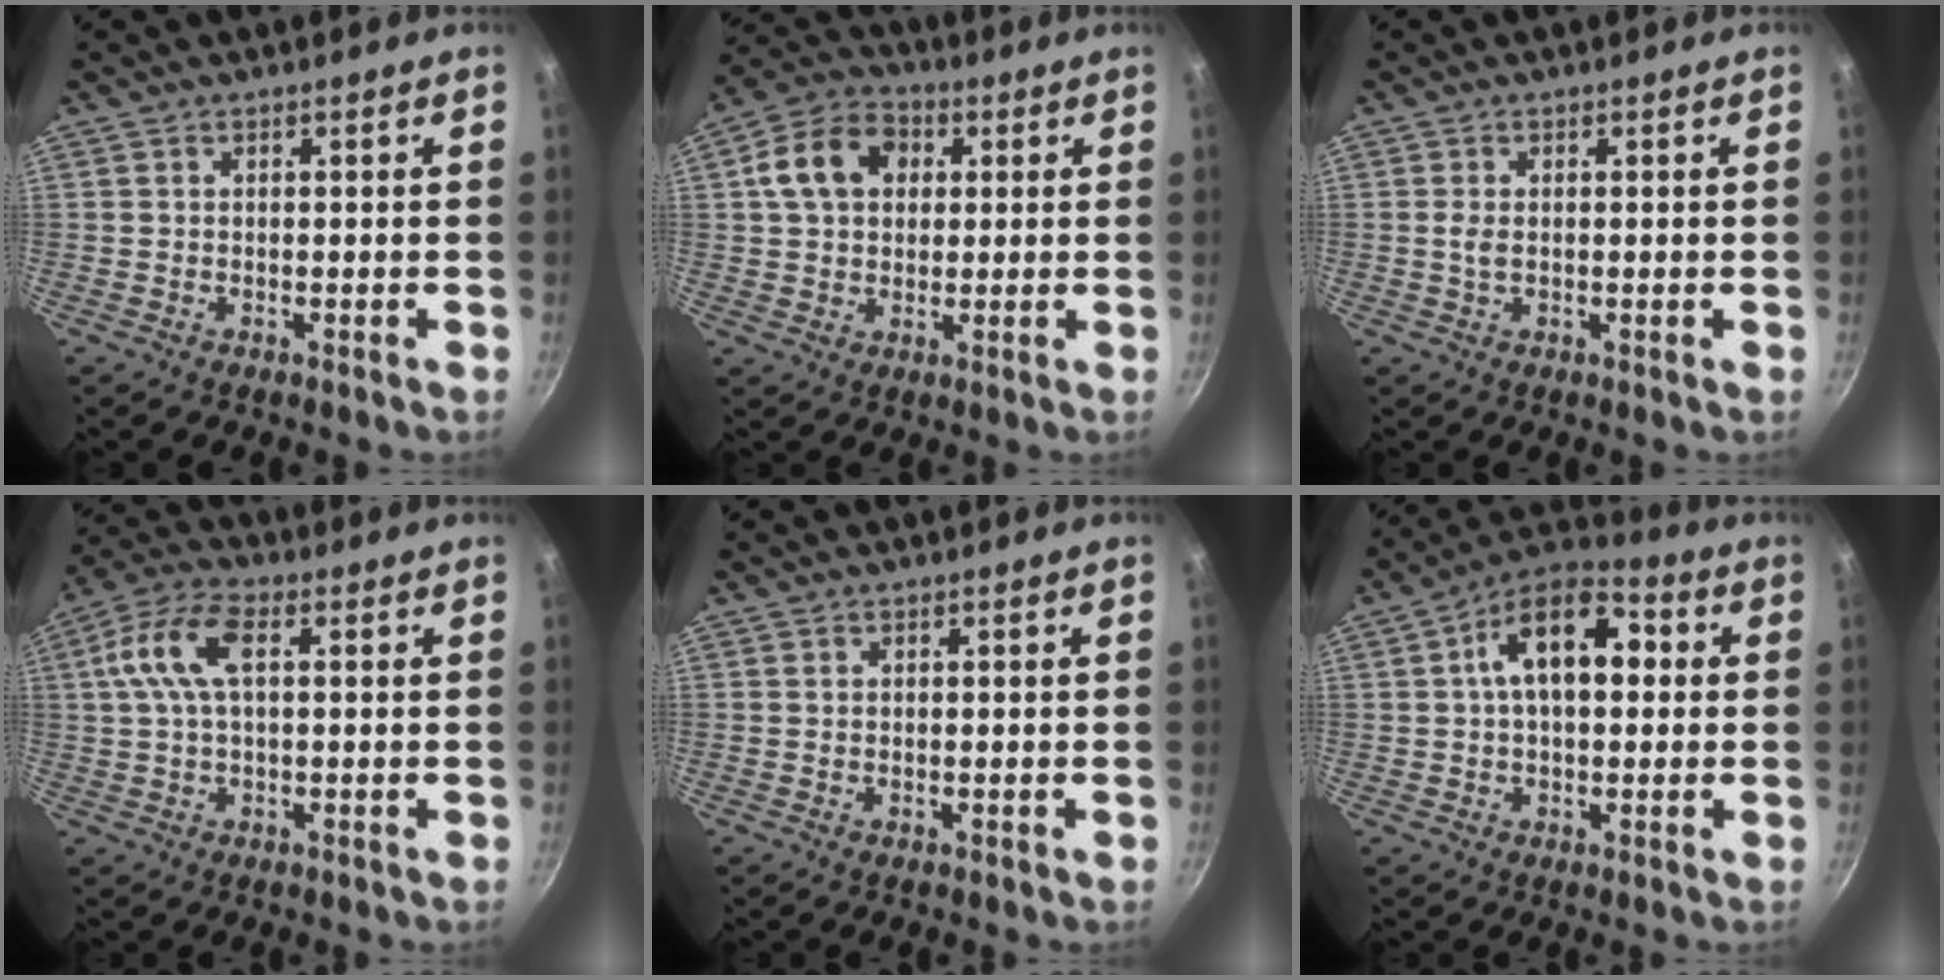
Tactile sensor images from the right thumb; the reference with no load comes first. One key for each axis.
{"total": 11.3, "fx": 2.6, "fy": 8.5, "fz": 7.0, "tx": -0.108, "ty": 0.014, "tz": 0.036}
{"total": 1.7, "fx": 0.0, "fy": 0.9, "fz": 1.5, "tx": -0.033, "ty": -0.004, "tz": 0.000}
{"total": 9.8, "fx": 2.2, "fy": 4.8, "fz": 8.2, "tx": -0.177, "ty": 0.029, "tz": 0.037}
{"total": 0.0}
{"total": 13.7, "fx": 2.4, "fy": 7.6, "fz": 11.1, "tx": -0.165, "ty": 0.031, "tz": 0.029}